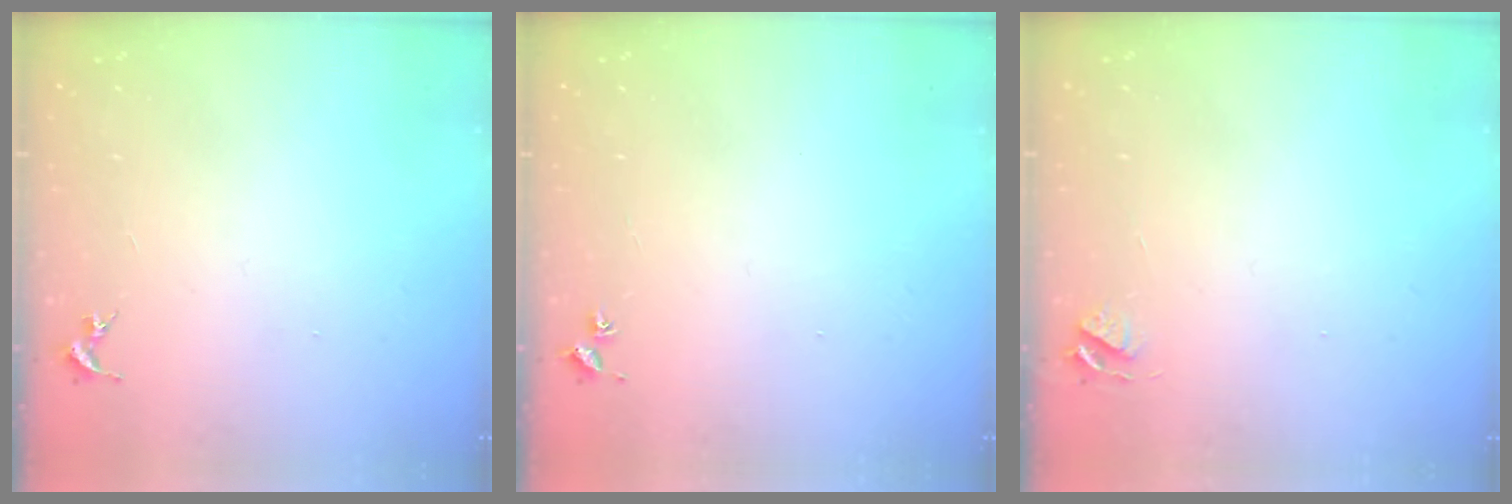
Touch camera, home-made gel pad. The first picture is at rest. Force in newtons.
{"total": 1.9, "press": 1.9, "slide": 0.2}
{"total": 3.5, "press": 3.5, "slide": 0.3}